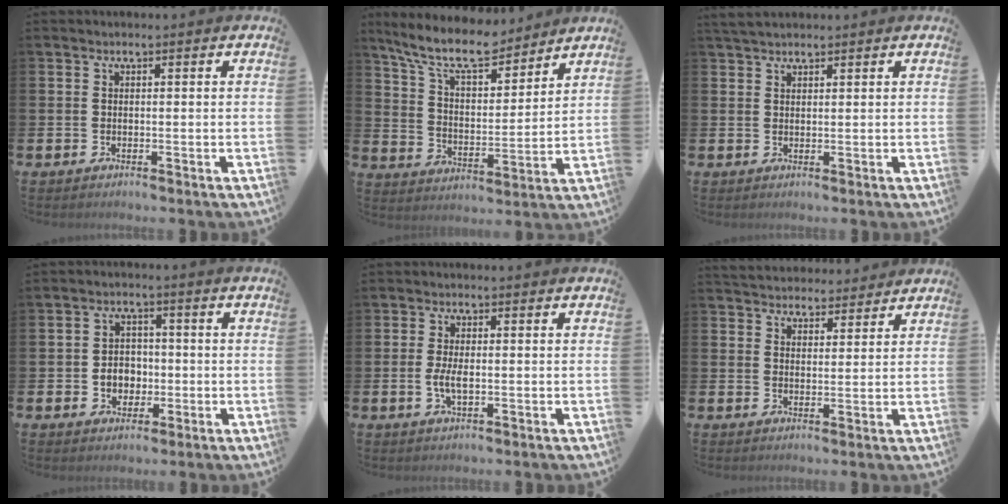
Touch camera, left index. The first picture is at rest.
{"total": 10.0, "force": [8.8, 2.6, 3.9], "torque": [-0.103, -0.050, 0.156]}
{"total": 2.4, "force": [2.2, 0.7, 0.8], "torque": [-0.010, -0.005, 0.038]}
{"total": 3.8, "force": [-0.7, 3.3, 1.9], "torque": [-0.022, -0.001, -0.023]}
{"total": 3.0, "force": [-0.3, 1.2, 2.7], "torque": [-0.044, -0.001, -0.007]}
{"total": 4.3, "force": [4.2, 1.1, -0.2], "torque": [-0.008, -0.024, 0.075]}